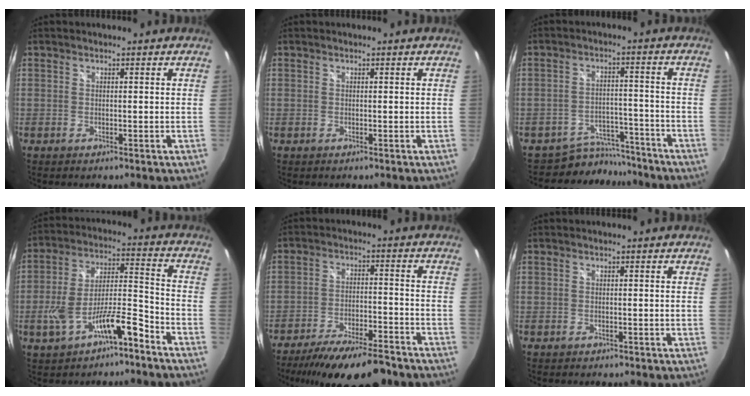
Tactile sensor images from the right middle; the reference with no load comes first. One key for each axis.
{"total": 0.0}
{"total": 8.3, "fx": -7.7, "fy": 3.1, "fz": -0.4, "tx": -0.006, "ty": 0.020, "tz": -0.115}
{"total": 11.8, "fx": -6.8, "fy": 2.2, "fz": 9.4, "tx": -0.187, "ty": -0.001, "tz": -0.112}
{"total": 16.8, "fx": -13.9, "fy": 3.8, "fz": 8.6, "tx": -0.166, "ty": -0.025, "tz": -0.211}
{"total": 0.8, "fx": -0.6, "fy": 0.4, "fz": 0.1, "tx": -0.005, "ty": -0.002, "tz": -0.009}